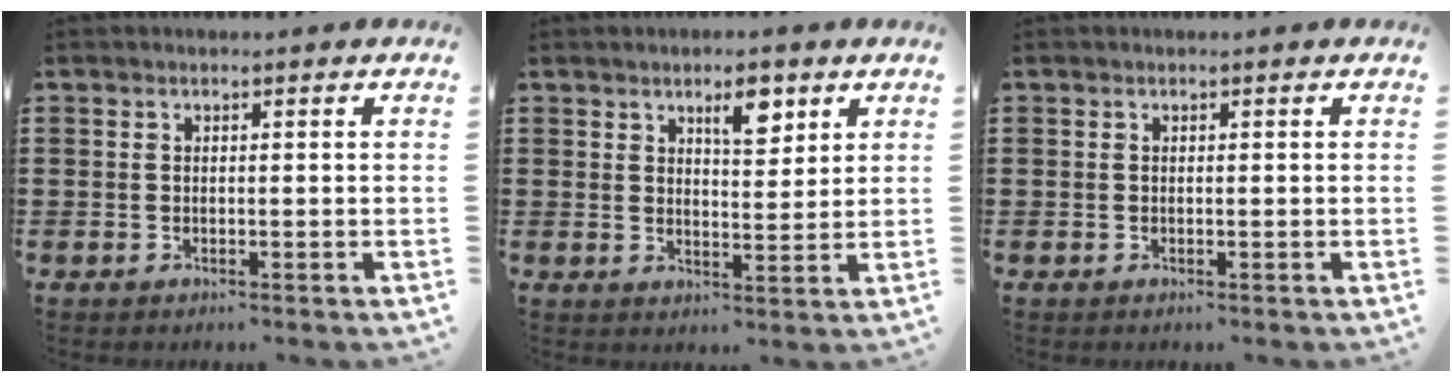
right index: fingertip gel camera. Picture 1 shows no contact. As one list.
[{"total": 5.1, "force": [3.1, 2.0, 3.5], "torque": [-0.045, -0.005, 0.046]}, {"total": 0.0}]